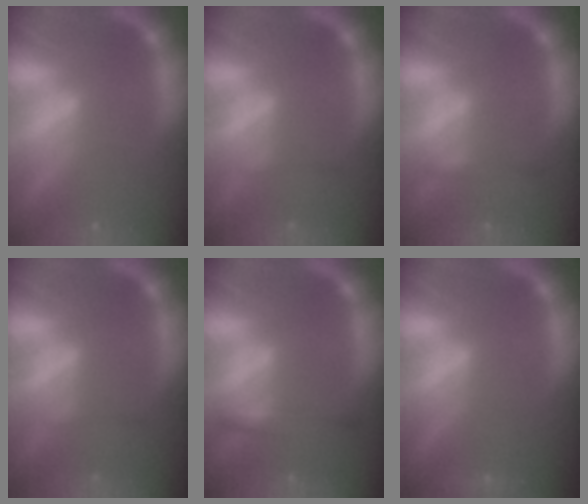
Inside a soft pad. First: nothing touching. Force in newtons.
{"total": 0.9}
{"total": 1.4}
{"total": 0.9}
{"total": 2.4}
{"total": 0.9}